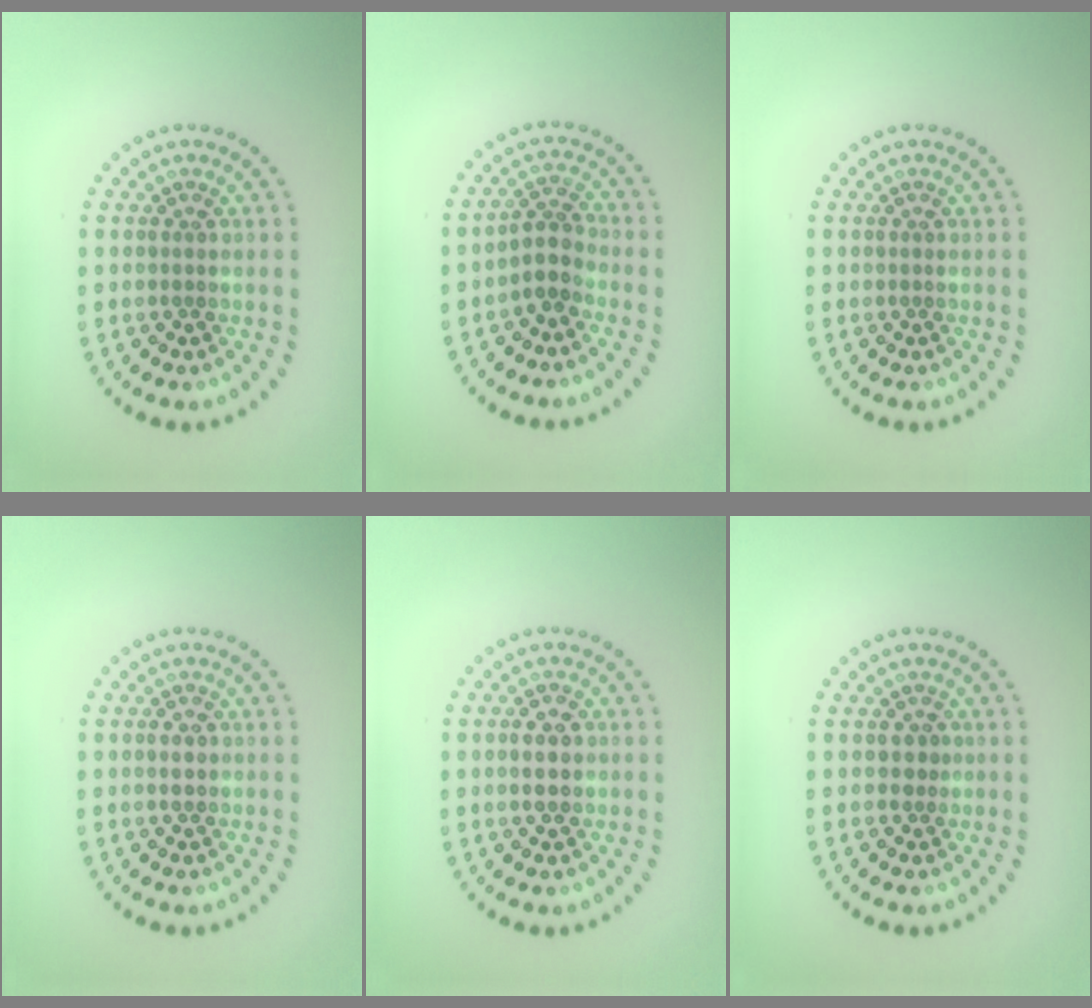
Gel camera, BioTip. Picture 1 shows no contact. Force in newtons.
{"total": 2.3, "press": 1.8, "slide": 1.3}
{"total": 0.0}
{"total": 1.1, "press": 1.1, "slide": 0.2}
{"total": 2.8, "press": 2.8, "slide": 0.2}
{"total": 1.1, "press": 0.9, "slide": 0.5}